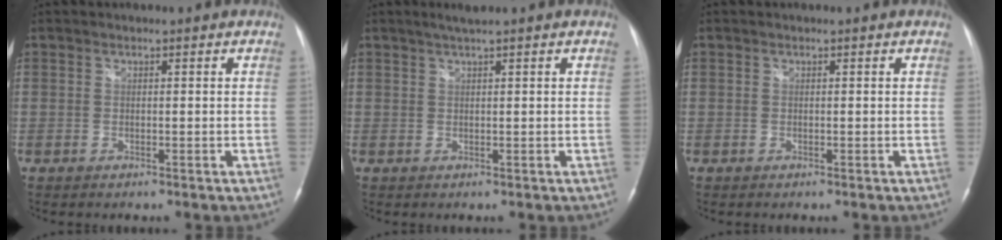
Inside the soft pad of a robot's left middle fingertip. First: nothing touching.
{"total": 1.9, "force": [1.4, -0.3, 1.3], "torque": [-0.030, 0.005, 0.027]}
{"total": 0.0}